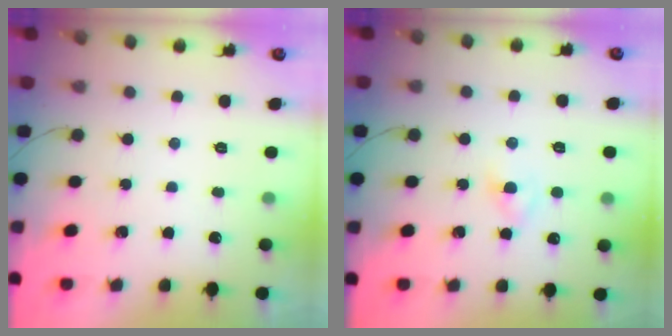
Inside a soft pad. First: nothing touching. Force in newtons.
{"total": 1.9, "press": 1.7, "slide": 0.8}